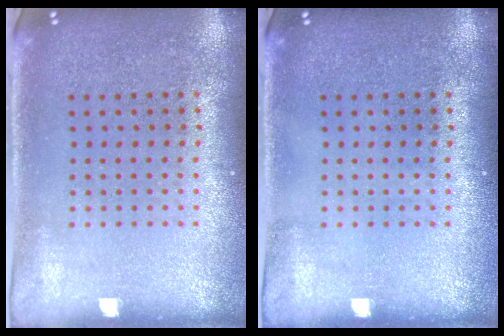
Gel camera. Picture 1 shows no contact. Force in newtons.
{"total": 0.0}